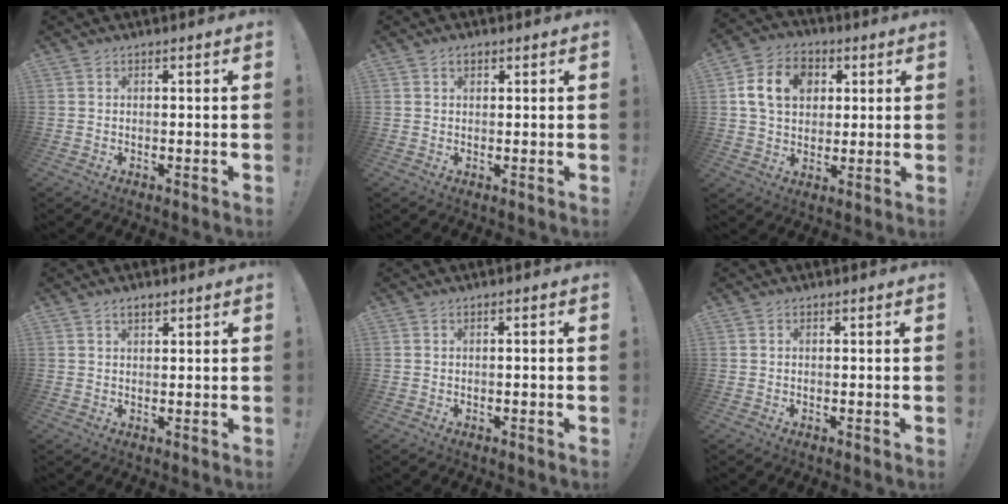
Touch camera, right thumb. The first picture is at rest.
{"total": 1.5, "force": [0.7, 1.0, 0.8], "torque": [-0.014, 0.001, 0.013]}
{"total": 13.0, "force": [3.5, 10.1, 7.3], "torque": [-0.121, 0.005, 0.069]}
{"total": 1.8, "force": [1.2, 0.8, 1.1], "torque": [-0.021, -0.001, 0.021]}
{"total": 0.9, "force": [-0.6, -0.1, 0.7], "torque": [-0.018, 0.004, -0.010]}
{"total": 0.0}